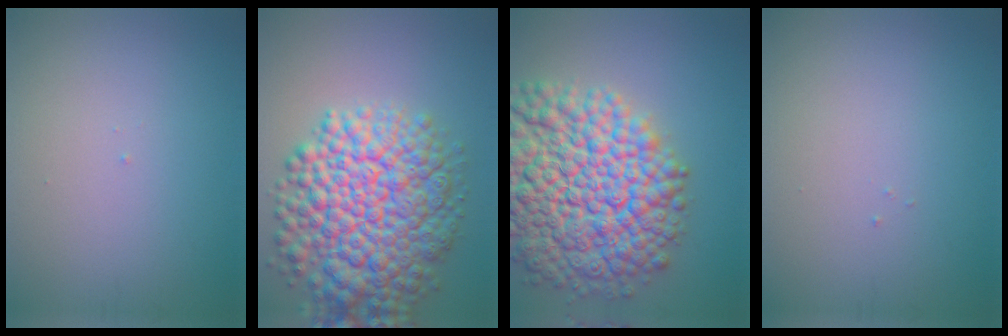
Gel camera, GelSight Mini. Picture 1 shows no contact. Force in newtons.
{"total": 11.7, "press": 11.7, "slide": 0.4}
{"total": 15.2, "press": 15.2, "slide": 0.6}
{"total": 0.0}